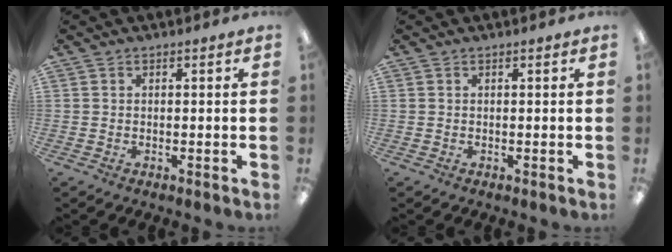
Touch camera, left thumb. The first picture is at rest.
{"total": 0.0}